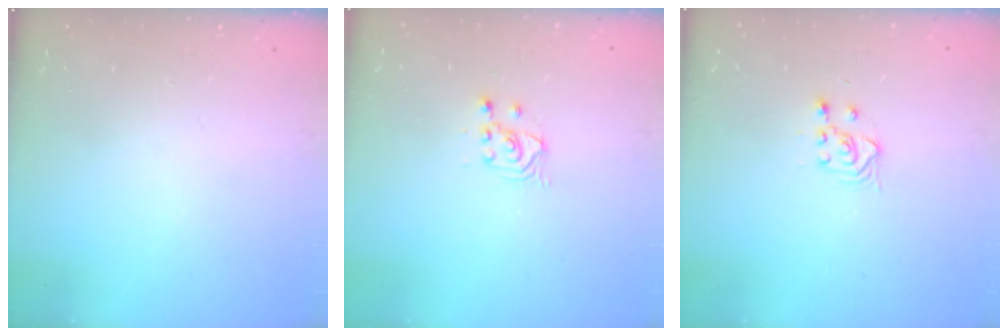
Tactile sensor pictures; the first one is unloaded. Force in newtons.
{"total": 2.6, "press": 2.6, "slide": 0.1}
{"total": 3.4, "press": 3.1, "slide": 1.4}